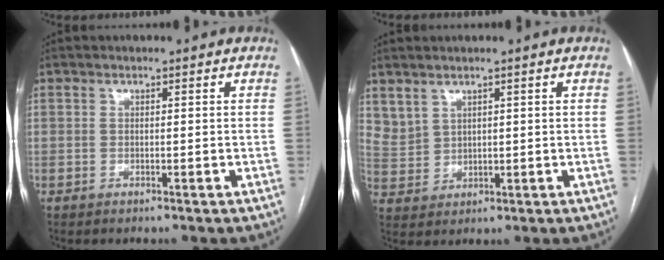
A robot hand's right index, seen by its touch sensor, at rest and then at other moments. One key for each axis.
{"total": 4.0, "fx": 3.0, "fy": 2.3, "fz": 1.1, "tx": -0.025, "ty": 0.003, "tz": 0.075}